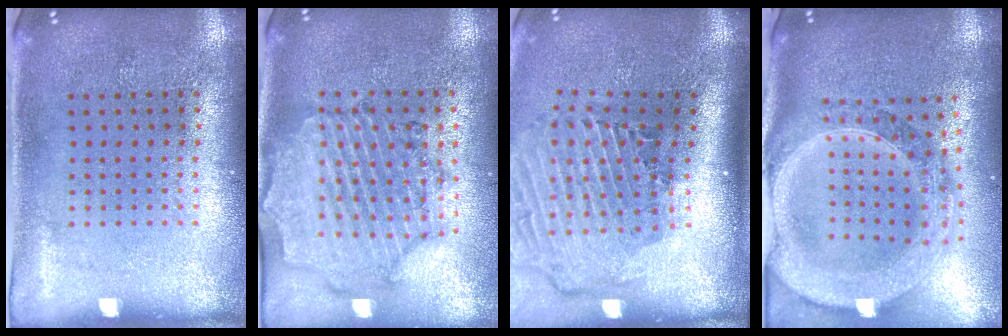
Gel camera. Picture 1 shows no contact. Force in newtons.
{"total": 1.6, "press": 1.6, "slide": 0.4}
{"total": 2.9, "press": 1.9, "slide": 2.1}
{"total": 3.1, "press": 2.6, "slide": 1.7}